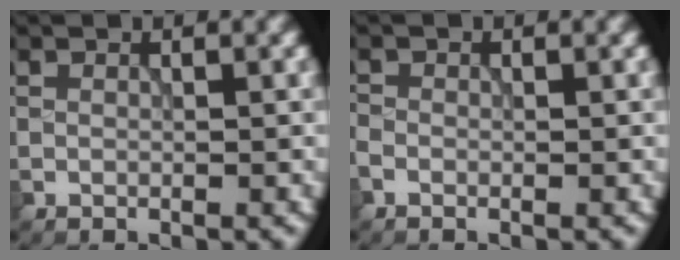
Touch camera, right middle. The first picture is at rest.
{"total": 0.9, "force": [-0.6, 0.6, 0.3], "torque": [-0.007, 0.000, -0.017]}